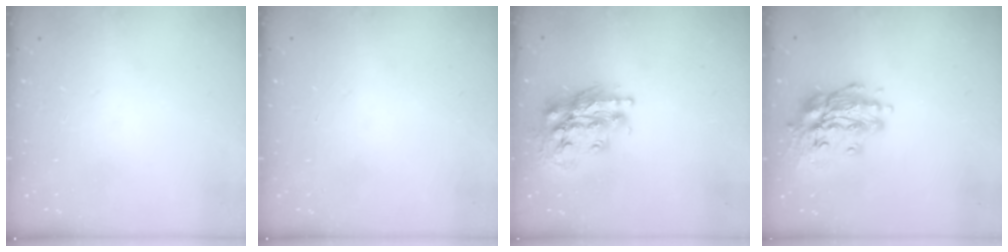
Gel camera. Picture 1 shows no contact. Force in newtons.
{"total": 0.0}
{"total": 17.9, "press": 17.8, "slide": 1.9}
{"total": 15.0, "press": 14.7, "slide": 2.6}